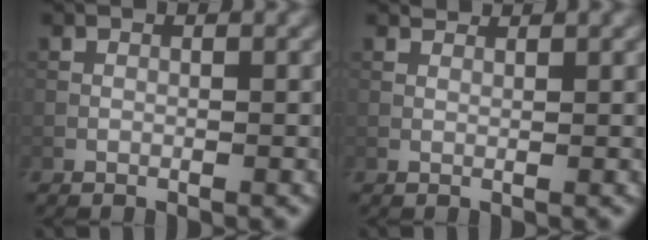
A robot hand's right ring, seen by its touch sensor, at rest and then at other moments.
{"total": 0.9, "force": [0.9, 0.2, 0.2], "torque": [-0.011, -0.003, 0.012]}